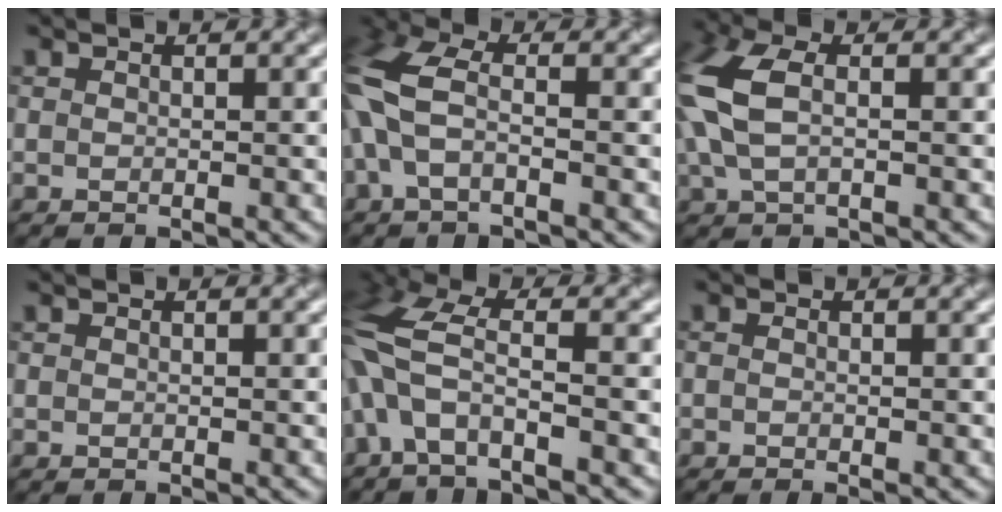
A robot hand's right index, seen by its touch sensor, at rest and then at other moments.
{"total": 5.2, "force": [-1.1, 2.4, 4.5], "torque": [-0.126, 0.024, -0.023]}
{"total": 5.7, "force": [0.1, 3.0, 4.9], "torque": [-0.142, 0.019, 0.008]}
{"total": 0.0}
{"total": 6.3, "force": [-2.6, 2.4, 5.2], "torque": [-0.139, 0.019, -0.056]}
{"total": 1.5, "force": [-0.3, 0.6, 1.3], "torque": [-0.015, 0.004, -0.011]}